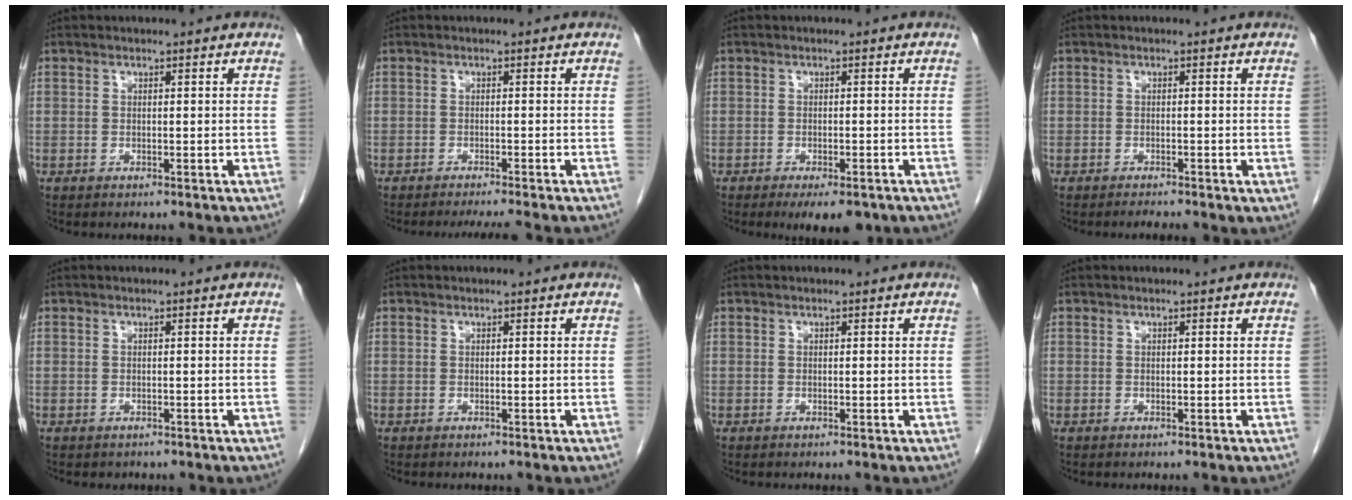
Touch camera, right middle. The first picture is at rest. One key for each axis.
{"total": 4.2, "fx": -3.7, "fy": -0.6, "fz": 1.9, "tx": -0.019, "ty": -0.009, "tz": -0.054}
{"total": 5.3, "fx": -3.6, "fy": 1.9, "fz": 3.3, "tx": -0.037, "ty": -0.004, "tz": -0.047}
{"total": 1.4, "fx": -0.9, "fy": 0.3, "fz": 1.0, "tx": -0.018, "ty": -0.003, "tz": -0.013}
{"total": 0.7, "fx": -0.5, "fy": 0.5, "fz": 0.0, "tx": -0.009, "ty": 0.002, "tz": -0.006}
{"total": 0.0}
{"total": 0.0}
{"total": 0.0}